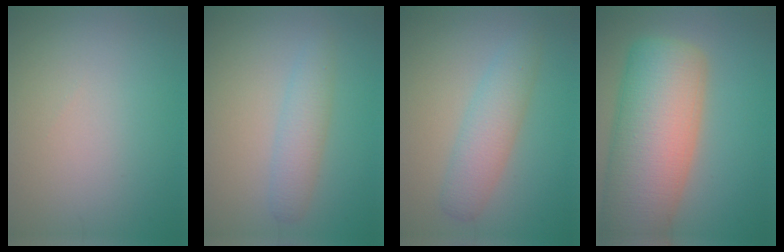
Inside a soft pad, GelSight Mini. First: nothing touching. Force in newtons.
{"total": 2.4, "press": 2.4, "slide": 0.1}
{"total": 3.5, "press": 3.5, "slide": 0.0}
{"total": 12.7, "press": 12.7, "slide": 1.0}